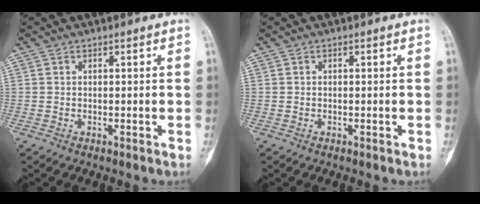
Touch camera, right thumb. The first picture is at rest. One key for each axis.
{"total": 0.0}